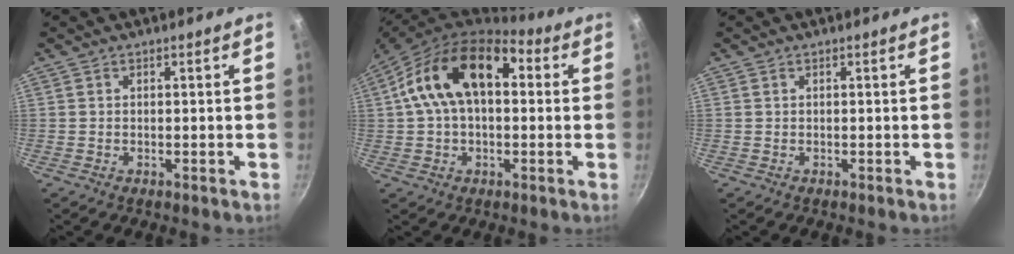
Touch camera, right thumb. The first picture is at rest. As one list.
[{"total": 16.9, "force": [2.9, 10.4, 13.0], "torque": [-0.195, 0.034, 0.028]}, {"total": 0.0}]